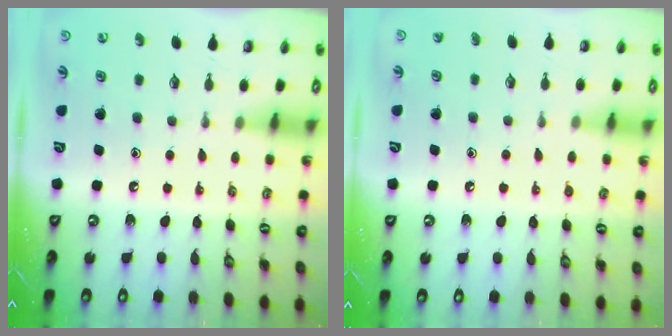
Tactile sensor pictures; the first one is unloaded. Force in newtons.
{"total": 2.4, "press": 2.4, "slide": 0.2}